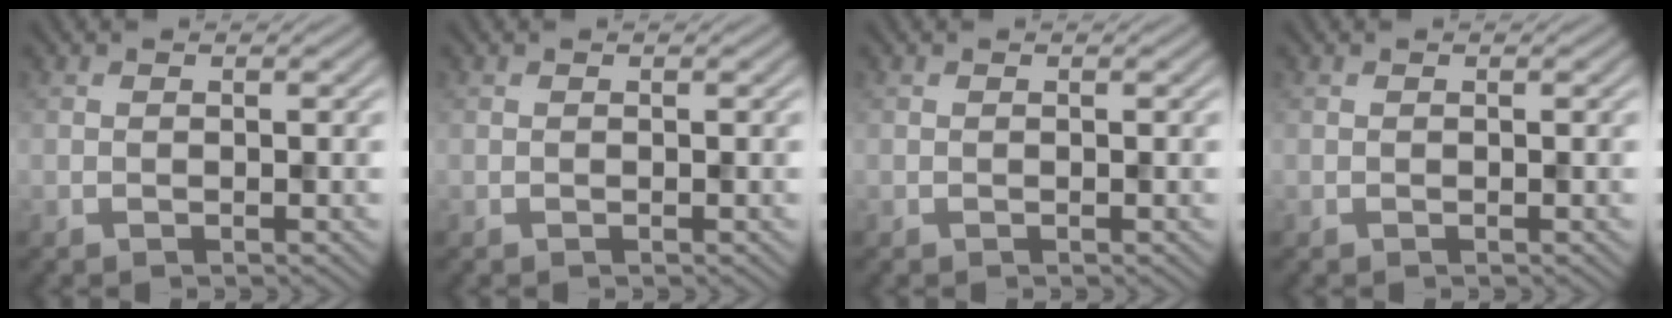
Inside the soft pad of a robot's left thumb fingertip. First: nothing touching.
{"total": 0.0}
{"total": 0.0}
{"total": 0.0}